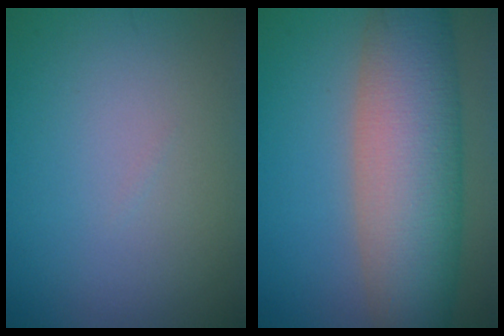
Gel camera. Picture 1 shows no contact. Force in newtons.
{"total": 10.7, "press": 10.7, "slide": 0.6}